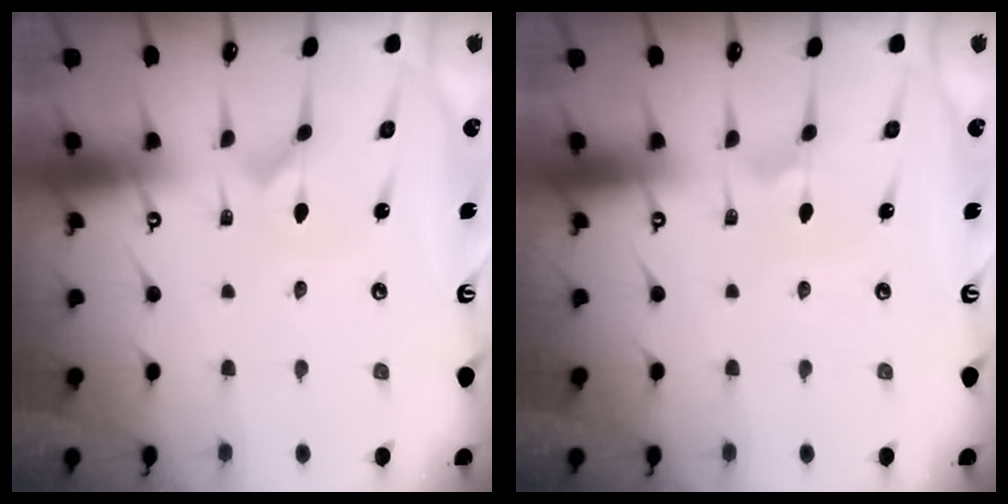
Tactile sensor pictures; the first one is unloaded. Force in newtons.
{"total": 1.8, "press": 1.7, "slide": 0.4}